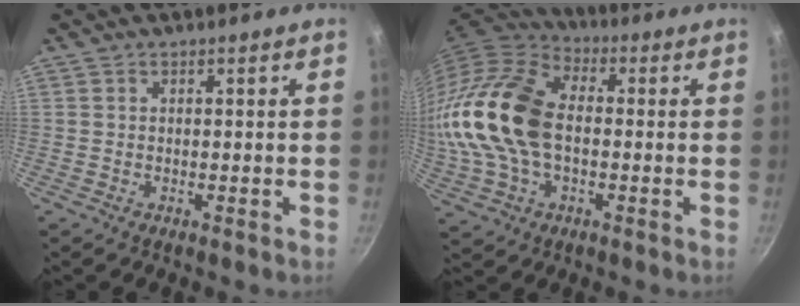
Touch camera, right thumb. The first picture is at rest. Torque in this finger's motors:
{"motor_torque": [1.22, 3.79, 2.33, -0.44, 0.33]}